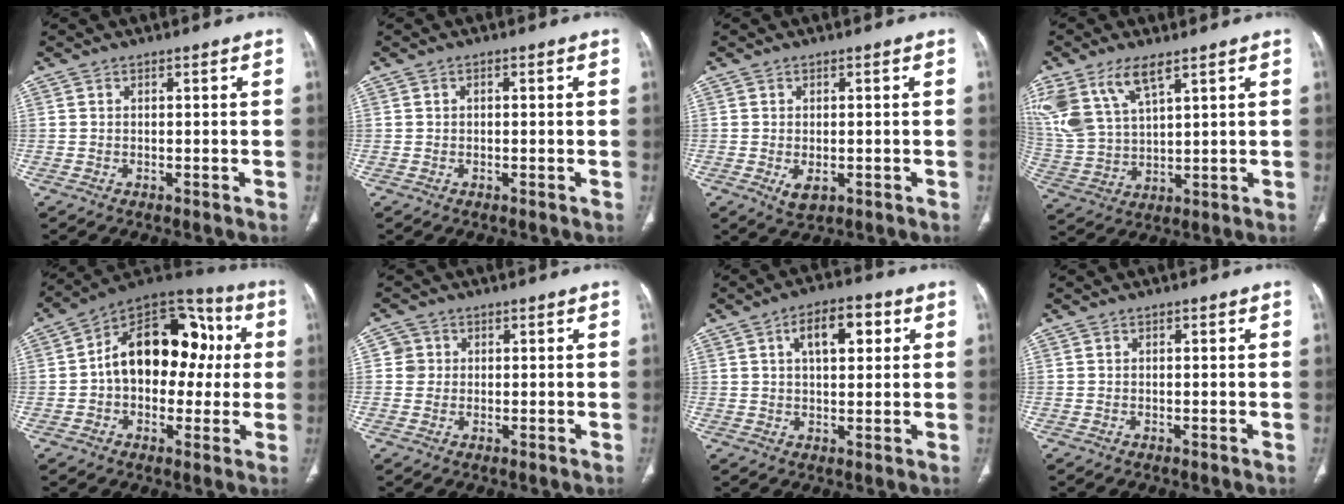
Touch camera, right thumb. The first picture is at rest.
{"total": 0.0}
{"total": 3.1, "force": [-0.9, 1.7, 2.4], "torque": [-0.039, -0.004, -0.006]}
{"total": 13.0, "force": [7.4, 5.8, 8.9], "torque": [-0.189, -0.015, 0.161]}
{"total": 20.1, "force": [1.6, 13.3, 15.1], "torque": [-0.183, 0.048, 0.017]}
{"total": 2.7, "force": [0.4, 2.7, 0.1], "torque": [0.018, 0.005, 0.004]}
{"total": 8.9, "force": [2.9, 4.5, 7.1], "torque": [-0.089, 0.009, 0.042]}
{"total": 0.0}